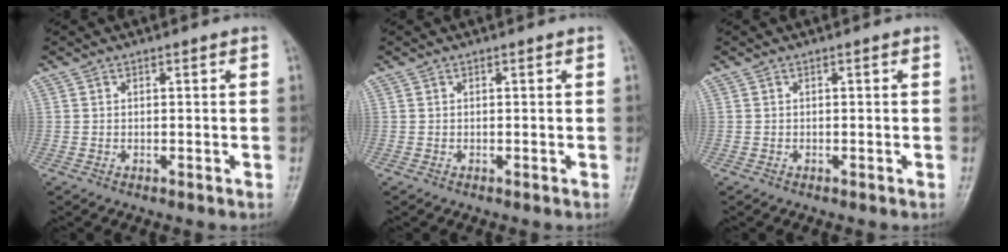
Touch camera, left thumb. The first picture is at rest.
{"total": 0.0}
{"total": 0.0}